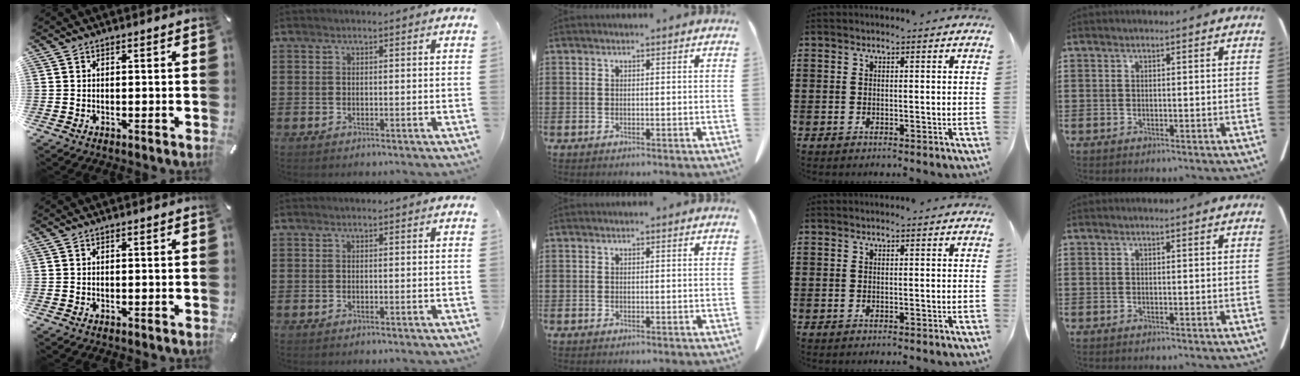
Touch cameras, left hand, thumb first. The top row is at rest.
{}